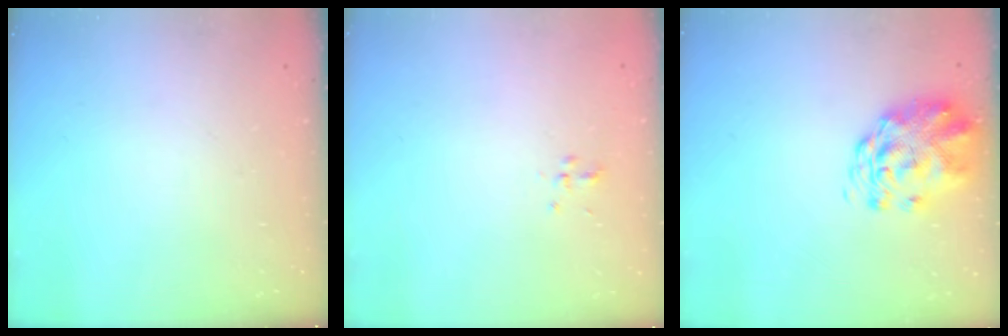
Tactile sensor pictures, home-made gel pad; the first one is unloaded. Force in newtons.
{"total": 2.0, "press": 1.8, "slide": 0.8}
{"total": 3.0, "press": 2.8, "slide": 1.1}